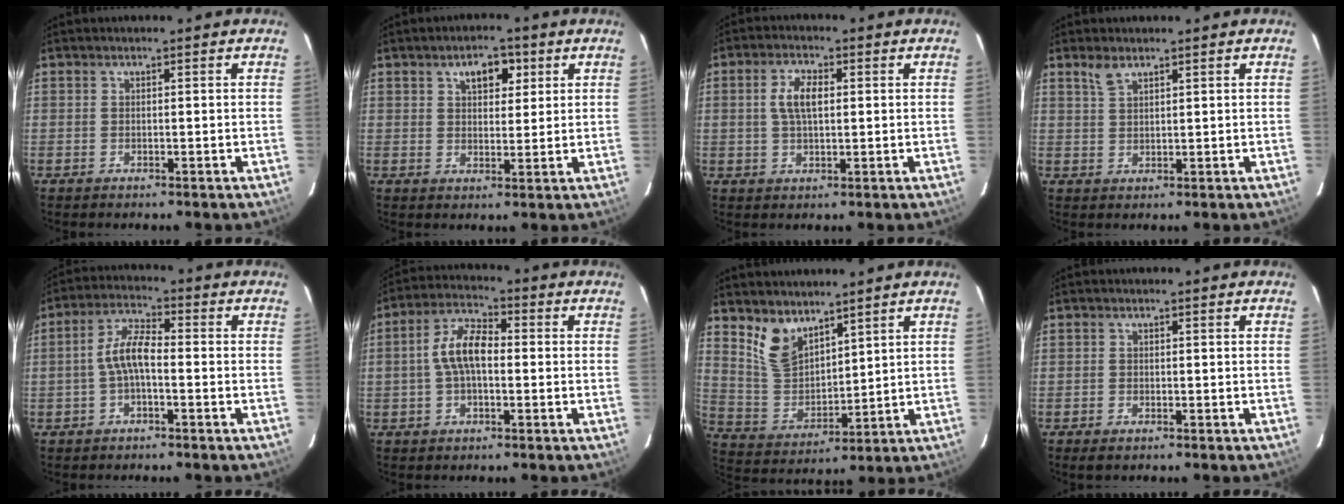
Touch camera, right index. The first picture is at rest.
{"total": 5.3, "force": [2.6, 3.2, 3.4], "torque": [-0.051, 0.013, 0.042]}
{"total": 5.3, "force": [0.8, 2.4, 4.6], "torque": [-0.089, 0.009, 0.017]}
{"total": 2.6, "force": [2.0, 1.0, 1.4], "torque": [-0.028, 0.005, 0.041]}
{"total": 5.8, "force": [-1.4, 1.9, 5.2], "torque": [-0.110, 0.017, -0.029]}
{"total": 7.6, "force": [-0.5, 3.8, 6.6], "torque": [-0.134, 0.020, -0.012]}
{"total": 8.6, "force": [6.3, 4.3, 4.0], "torque": [-0.078, 0.000, 0.137]}
{"total": 1.3, "force": [-0.9, 0.6, 0.6], "torque": [-0.012, -0.004, -0.019]}